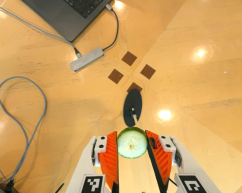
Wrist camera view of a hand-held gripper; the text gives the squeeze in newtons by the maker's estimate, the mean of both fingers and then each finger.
{"total": 8.7, "left": 9.0, "right": 8.3}